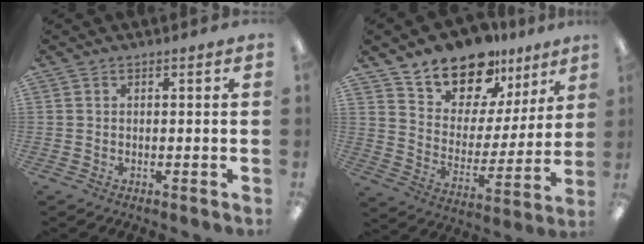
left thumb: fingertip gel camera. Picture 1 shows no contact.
{"total": 14.9, "force": [12.9, 6.8, 2.8], "torque": [-0.067, -0.110, 0.240]}